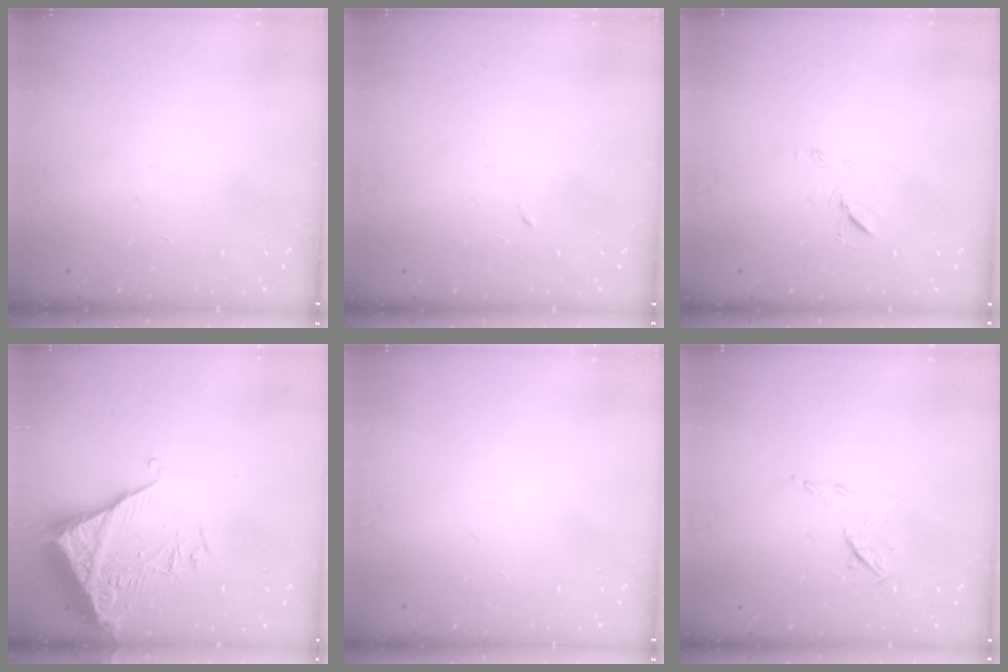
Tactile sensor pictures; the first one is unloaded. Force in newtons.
{"total": 3.1, "press": 2.9, "slide": 1.1}
{"total": 7.2, "press": 7.2, "slide": 0.8}
{"total": 6.1, "press": 6.0, "slide": 0.7}
{"total": 0.0}
{"total": 6.4, "press": 6.3, "slide": 0.9}